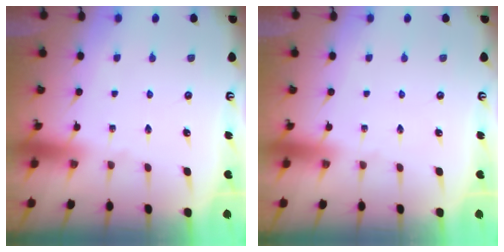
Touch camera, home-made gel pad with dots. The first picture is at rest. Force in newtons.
{"total": 0.0}